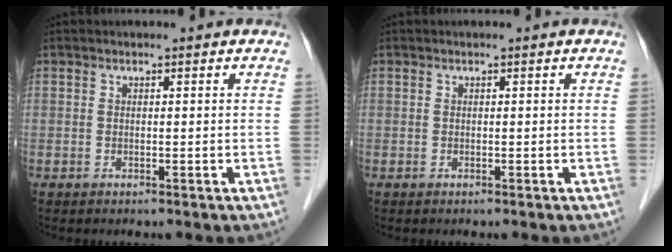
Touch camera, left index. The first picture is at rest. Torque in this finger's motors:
{"motor_torque": [0.00, 0.00, 0.00, 0.00]}